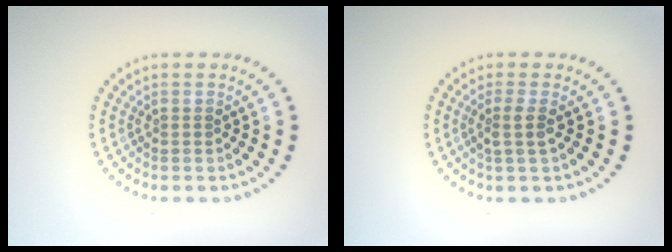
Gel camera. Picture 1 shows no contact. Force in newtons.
{"total": 1.6, "press": 1.2, "slide": 1.0}